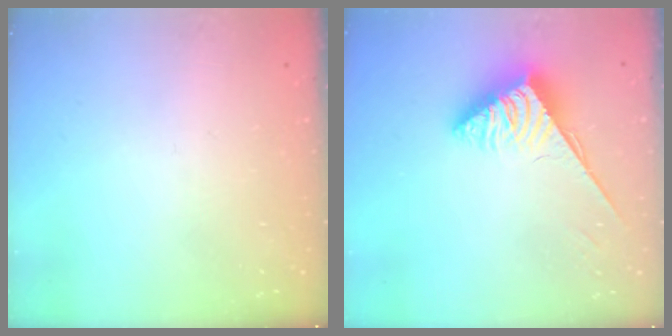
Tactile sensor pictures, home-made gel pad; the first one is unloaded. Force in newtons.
{"total": 3.7, "press": 3.6, "slide": 0.5}